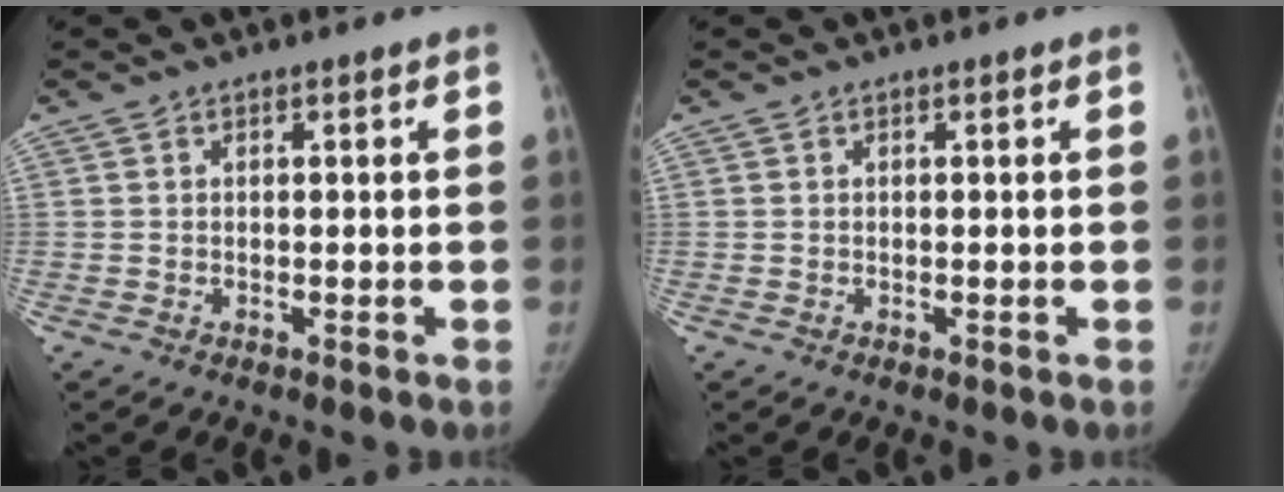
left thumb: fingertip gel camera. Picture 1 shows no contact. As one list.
[{"total": 0.0}]